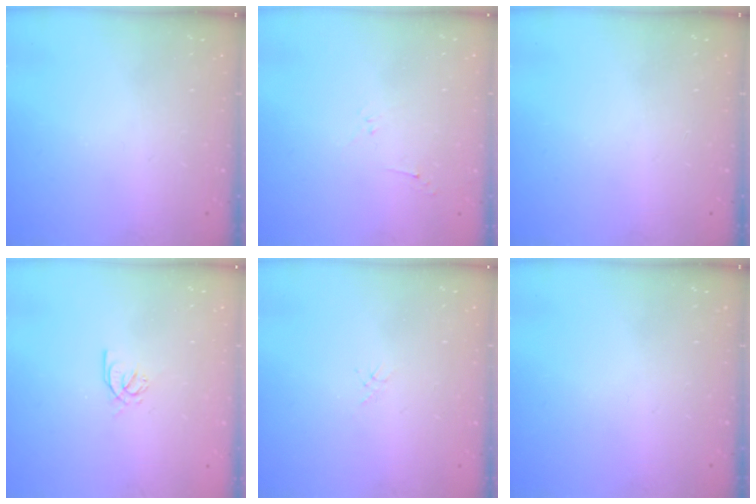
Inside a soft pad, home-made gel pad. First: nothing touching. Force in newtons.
{"total": 2.8, "press": 2.7, "slide": 0.6}
{"total": 0.0}
{"total": 3.5, "press": 3.5, "slide": 0.2}
{"total": 1.3, "press": 1.2, "slide": 0.3}
{"total": 0.0}